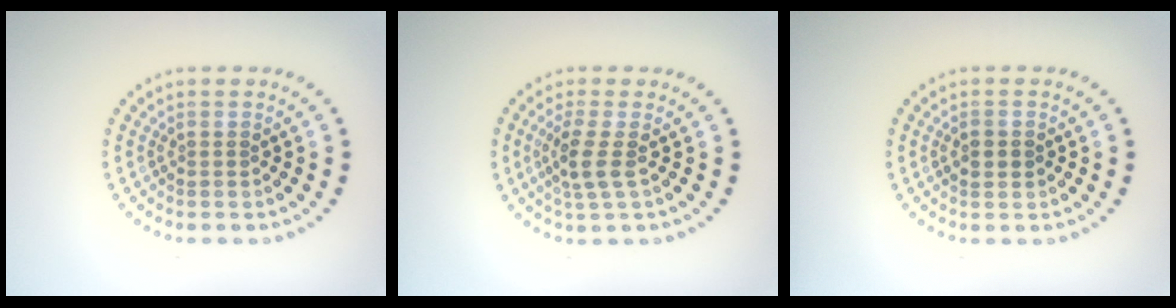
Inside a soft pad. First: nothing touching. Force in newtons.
{"total": 2.6, "press": 2.0, "slide": 1.6}
{"total": 1.2, "press": 1.2, "slide": 0.2}